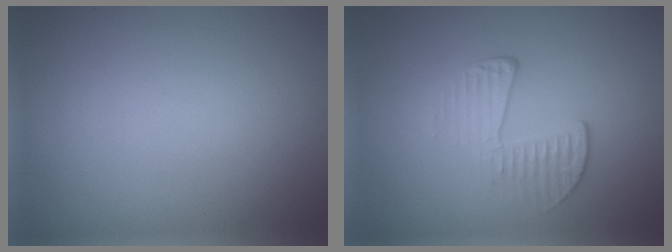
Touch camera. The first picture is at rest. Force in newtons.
{"total": 2.2, "press": 1.3, "slide": 1.8}